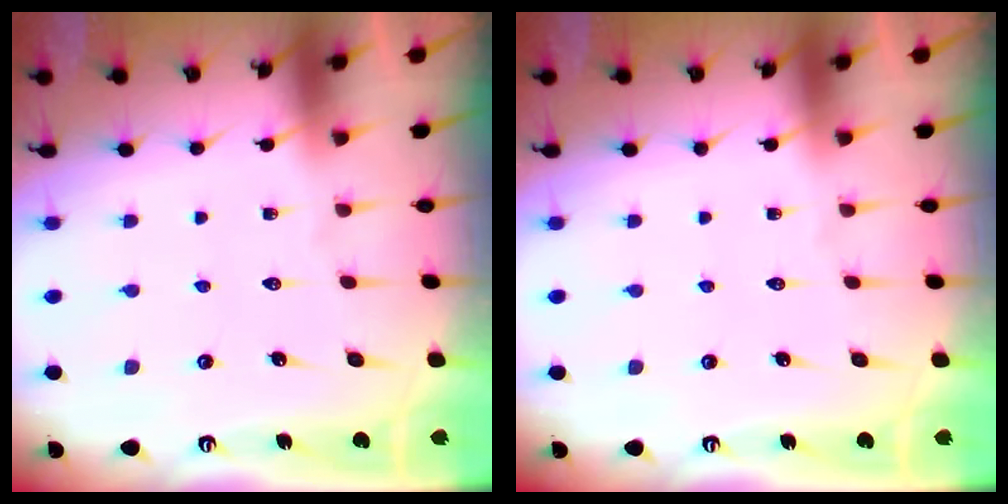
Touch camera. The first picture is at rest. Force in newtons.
{"total": 0.0}